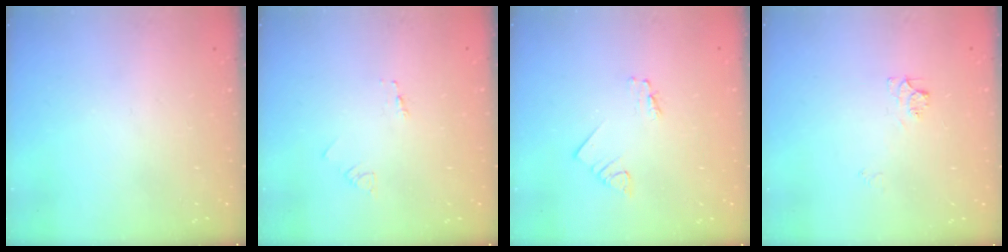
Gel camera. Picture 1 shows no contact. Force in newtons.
{"total": 1.7, "press": 1.7, "slide": 0.2}
{"total": 1.4, "press": 1.4, "slide": 0.1}
{"total": 5.4, "press": 5.3, "slide": 0.7}